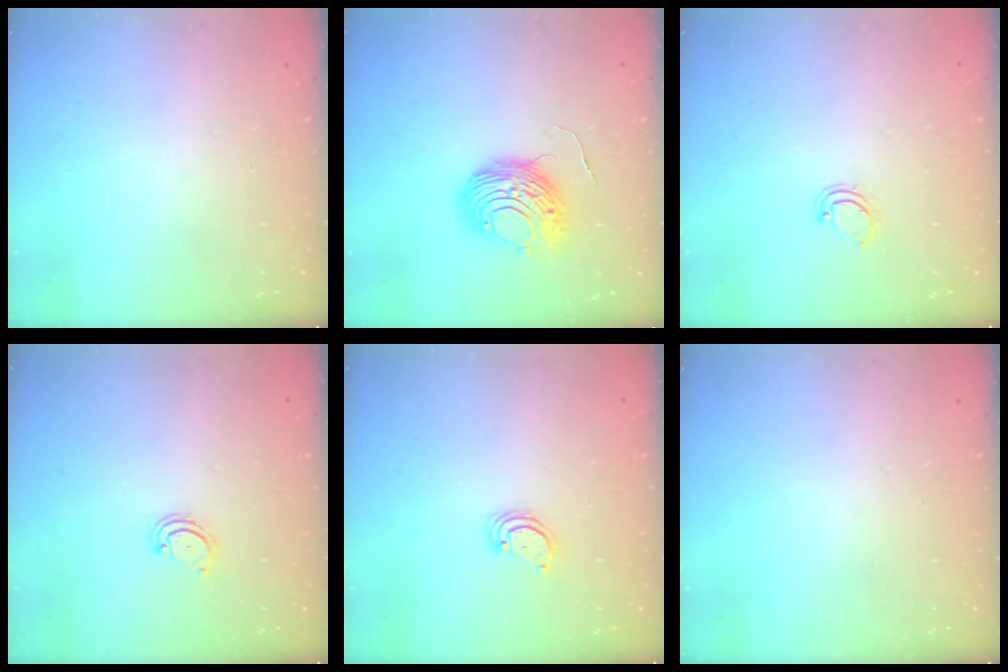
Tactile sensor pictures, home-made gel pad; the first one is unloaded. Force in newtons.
{"total": 10.3, "press": 10.3, "slide": 0.7}
{"total": 3.9, "press": 3.9, "slide": 0.3}
{"total": 2.8, "press": 2.8, "slide": 0.2}
{"total": 2.3, "press": 2.3, "slide": 0.2}
{"total": 0.0}